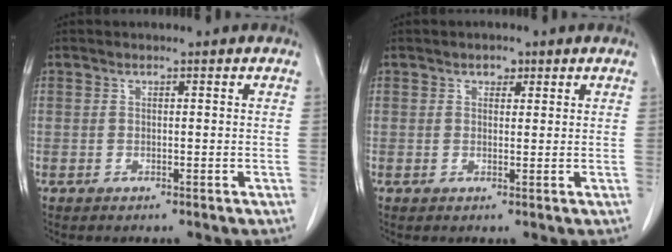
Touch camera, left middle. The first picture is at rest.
{"total": 1.5, "force": [0.9, 1.0, 0.7], "torque": [-0.009, 0.002, 0.013]}